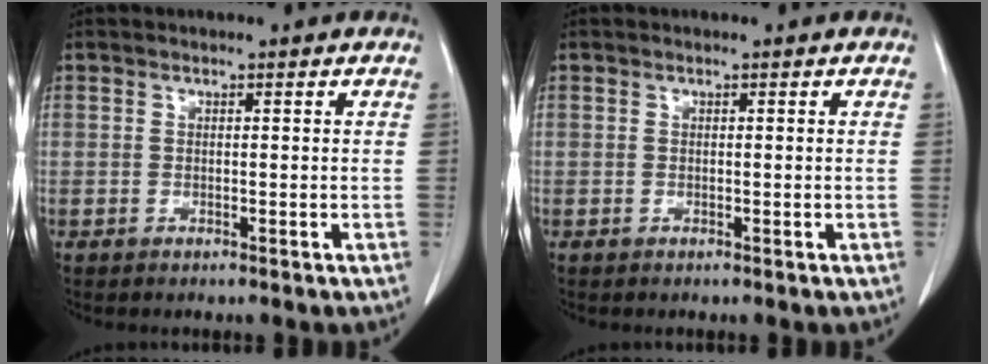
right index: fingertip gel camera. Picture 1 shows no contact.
{"total": 0.0}